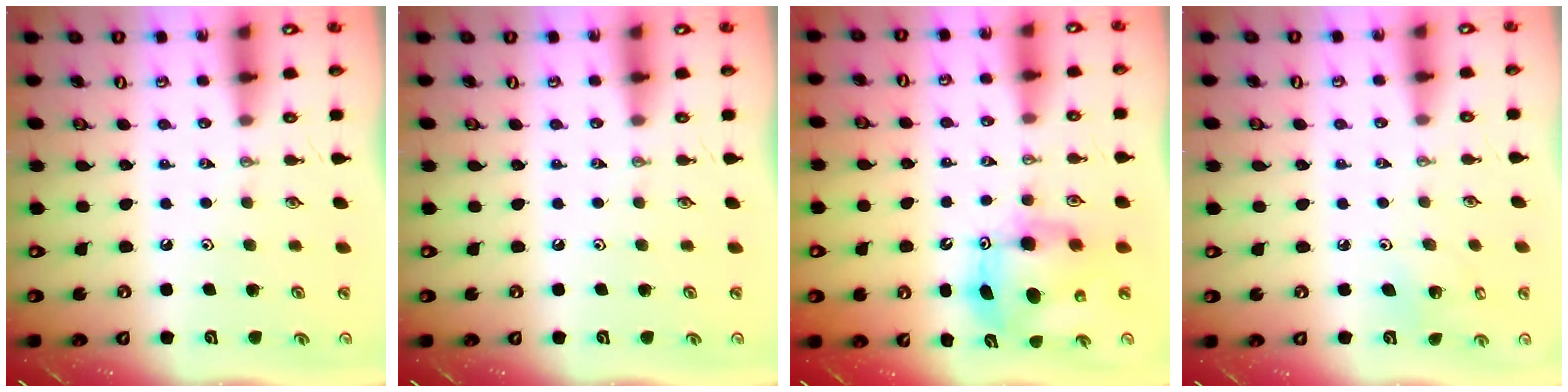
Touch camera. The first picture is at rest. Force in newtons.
{"total": 0.0}
{"total": 9.8, "press": 9.8, "slide": 1.1}
{"total": 4.8, "press": 4.8, "slide": 0.4}